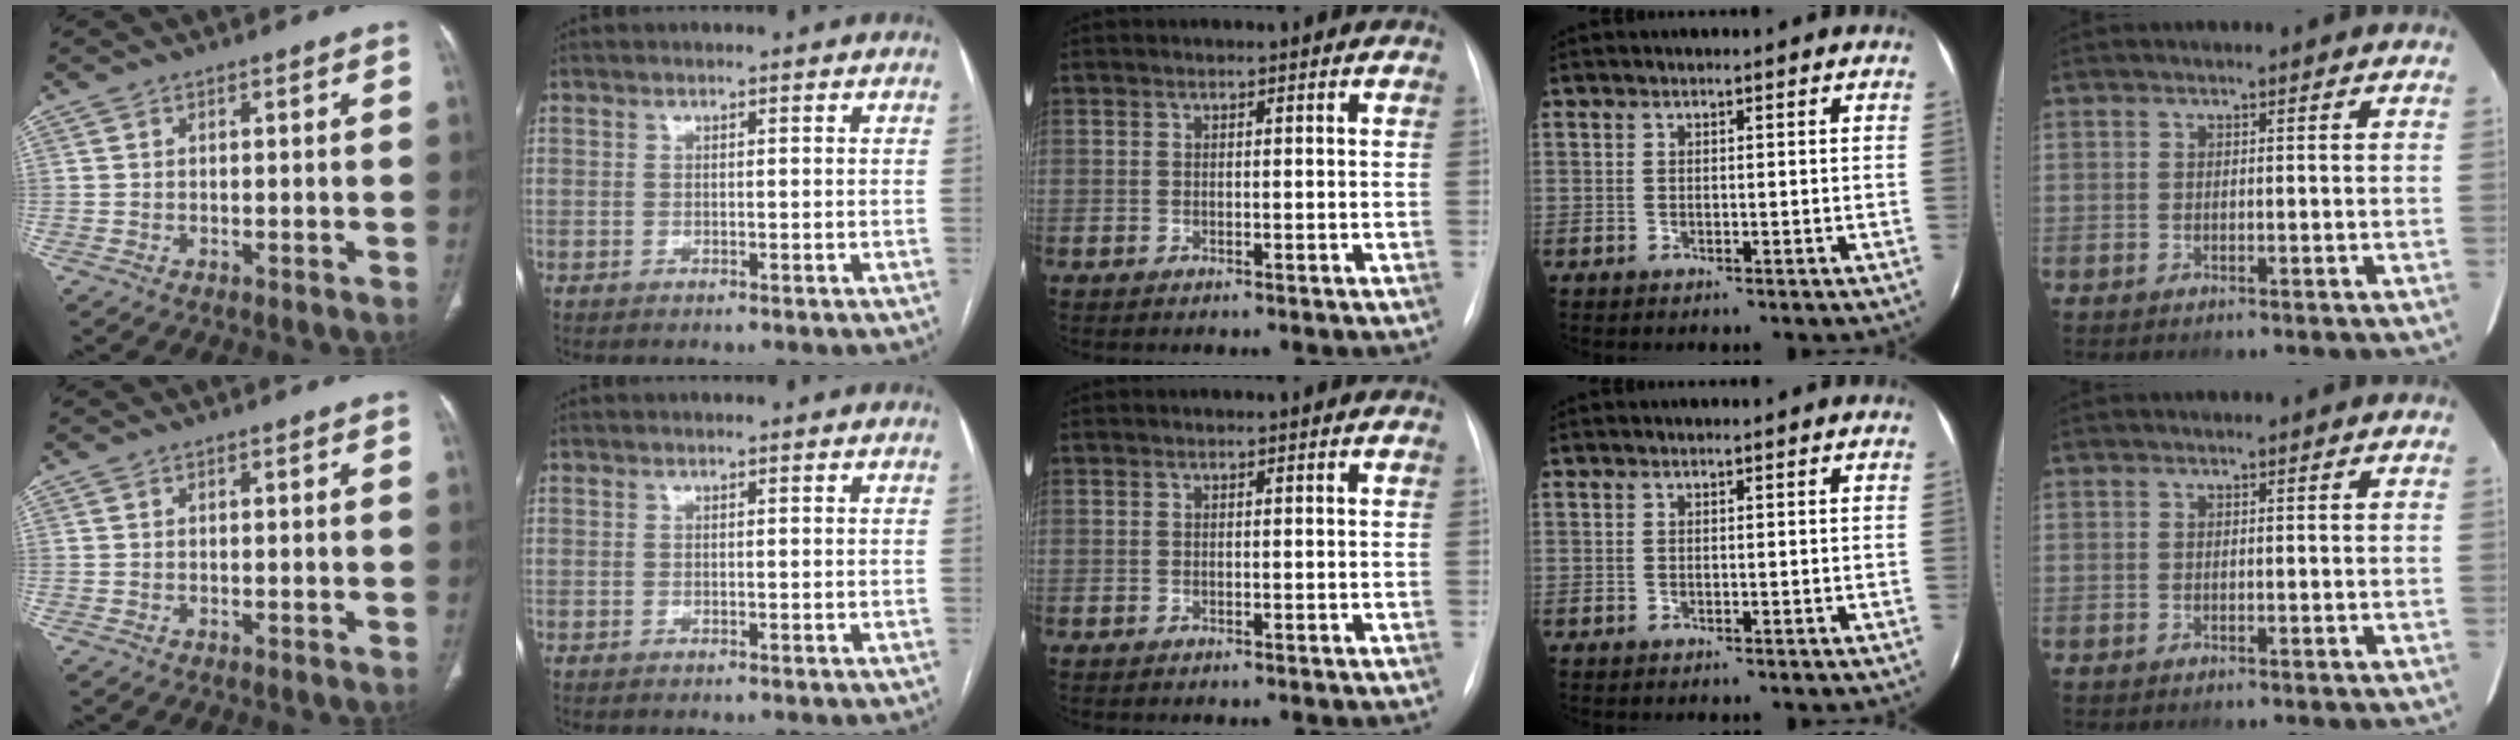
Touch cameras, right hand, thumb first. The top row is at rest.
{}